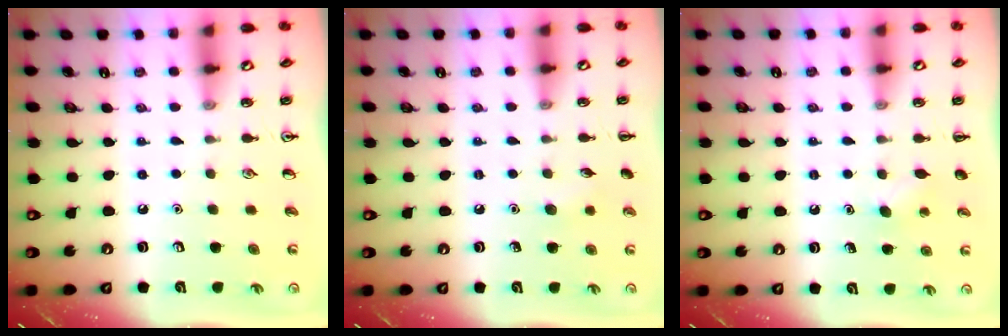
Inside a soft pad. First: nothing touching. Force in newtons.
{"total": 4.5, "press": 4.3, "slide": 1.3}
{"total": 3.9, "press": 3.7, "slide": 1.1}